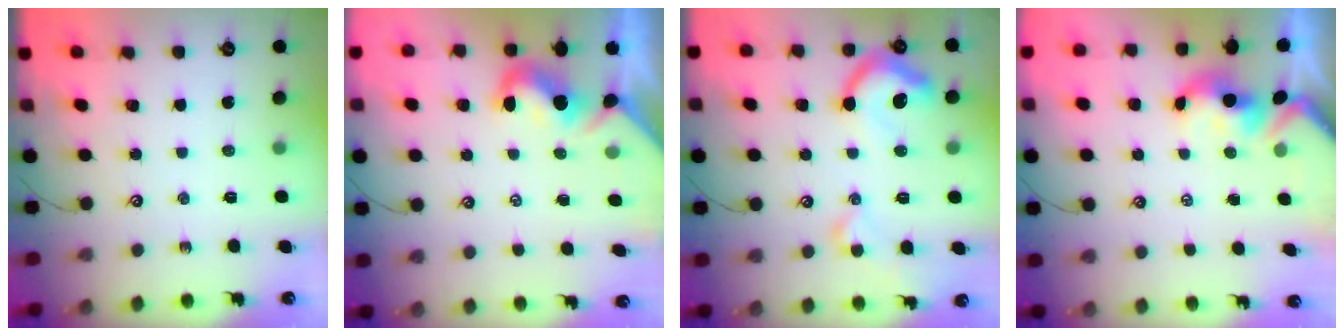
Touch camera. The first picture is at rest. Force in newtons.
{"total": 1.9, "press": 1.8, "slide": 0.6}
{"total": 11.3, "press": 11.2, "slide": 1.4}
{"total": 1.6, "press": 1.4, "slide": 0.7}